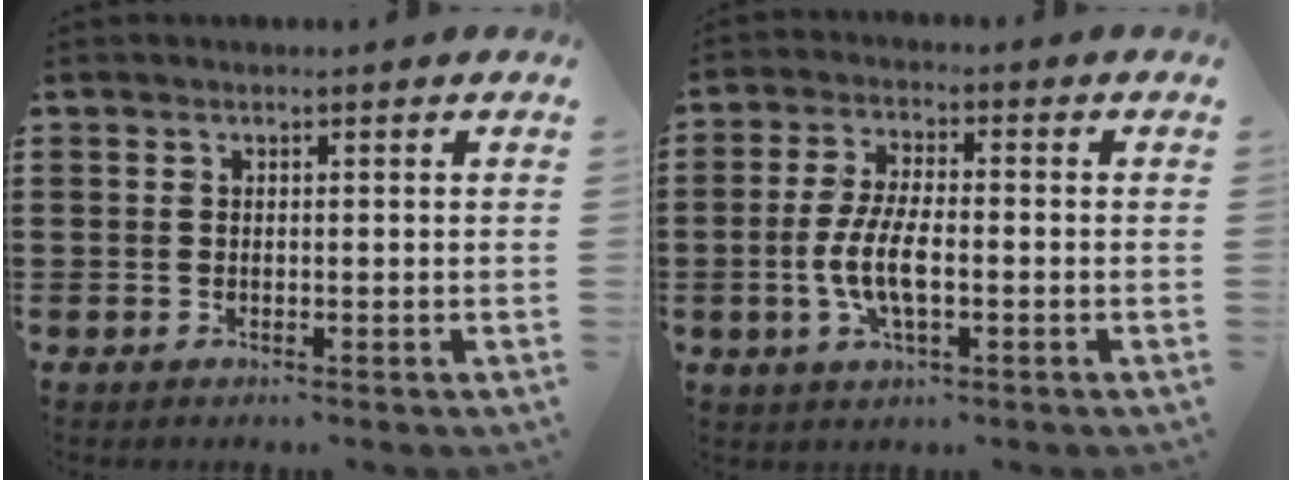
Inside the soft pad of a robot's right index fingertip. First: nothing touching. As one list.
[{"total": 7.1, "force": [-1.6, 2.5, 6.5], "torque": [-0.146, -0.009, -0.036]}]